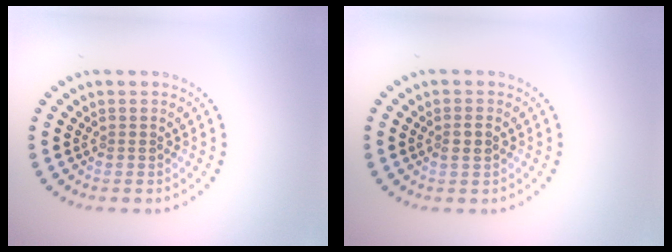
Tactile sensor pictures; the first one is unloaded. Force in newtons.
{"total": 1.2, "press": 1.1, "slide": 0.5}